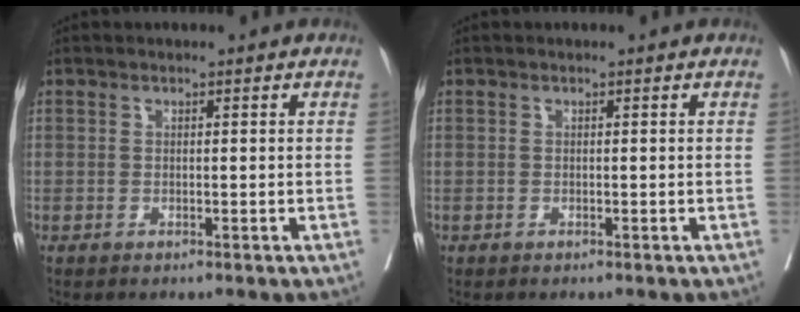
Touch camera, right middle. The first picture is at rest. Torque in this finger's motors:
{"motor_torque": [0.03, -0.02, -0.02, 0.00]}